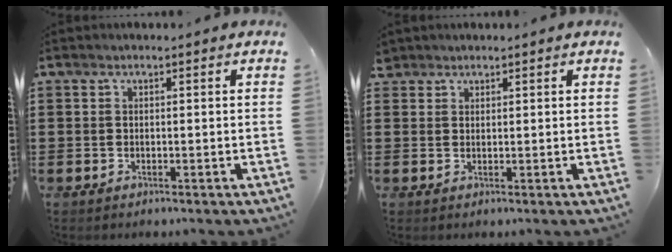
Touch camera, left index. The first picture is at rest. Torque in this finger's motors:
{"motor_torque": [0.05, 0.07, -0.01, 0.00]}